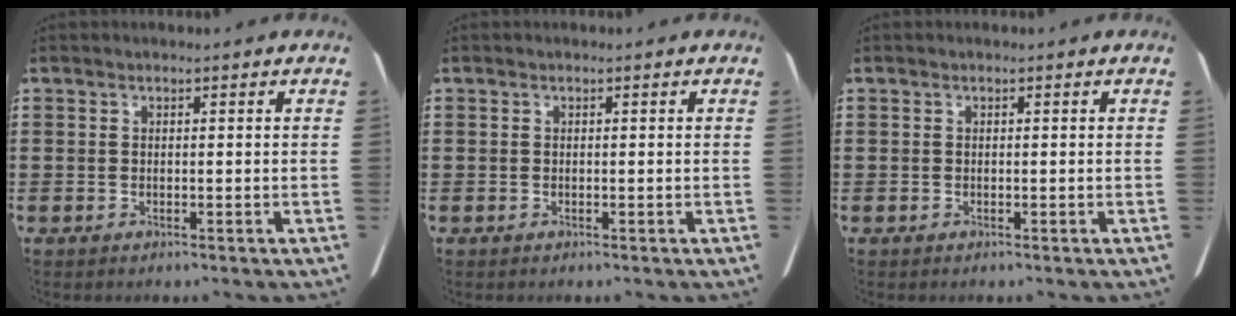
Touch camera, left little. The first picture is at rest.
{"total": 0.0}
{"total": 0.0}